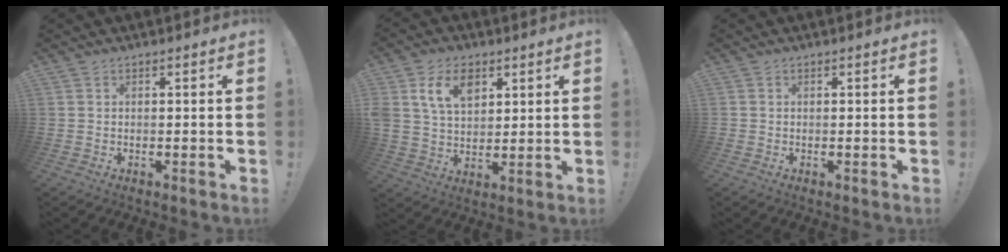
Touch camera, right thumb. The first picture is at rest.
{"total": 11.5, "force": [5.5, 7.8, 6.4], "torque": [-0.108, -0.011, 0.105]}
{"total": 0.0}